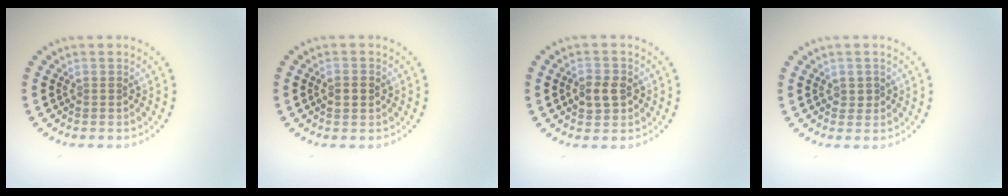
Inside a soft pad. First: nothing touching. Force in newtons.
{"total": 1.8, "press": 1.8, "slide": 0.1}
{"total": 2.6, "press": 2.6, "slide": 0.2}
{"total": 0.6, "press": 0.5, "slide": 0.3}